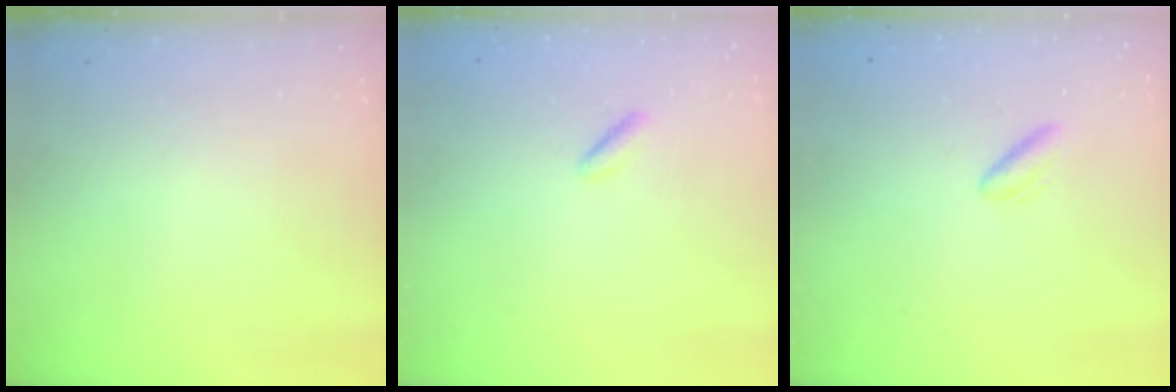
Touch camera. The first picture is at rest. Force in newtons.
{"total": 1.4, "press": 1.2, "slide": 0.8}
{"total": 2.8, "press": 2.5, "slide": 1.3}